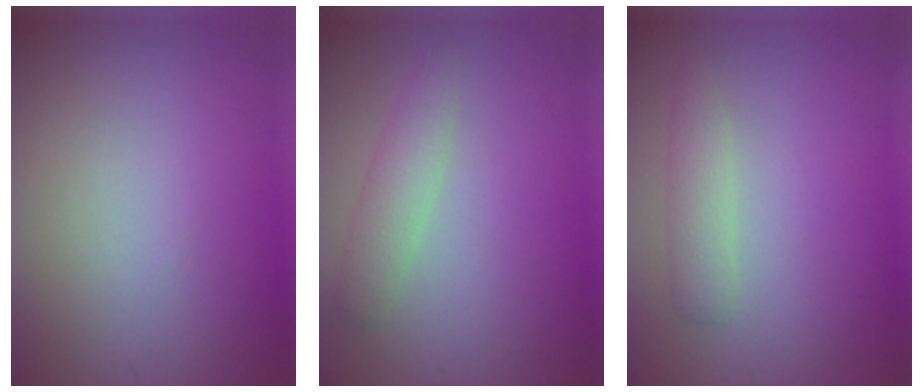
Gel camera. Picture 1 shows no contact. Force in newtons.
{"total": 2.4, "press": 2.3, "slide": 0.1}
{"total": 2.0, "press": 2.0, "slide": 0.2}